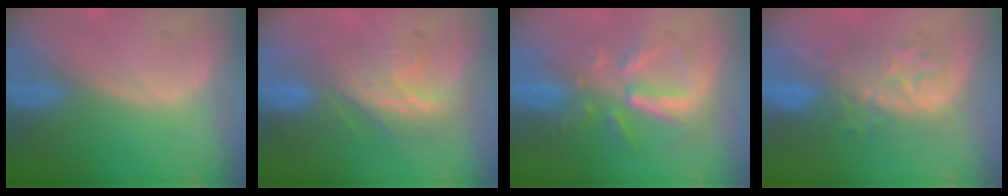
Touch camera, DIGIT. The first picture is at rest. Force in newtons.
{"total": 8.4, "press": 7.2, "slide": 4.3}
{"total": 8.2, "press": 7.4, "slide": 3.5}
{"total": 8.5, "press": 8.4, "slide": 1.4}